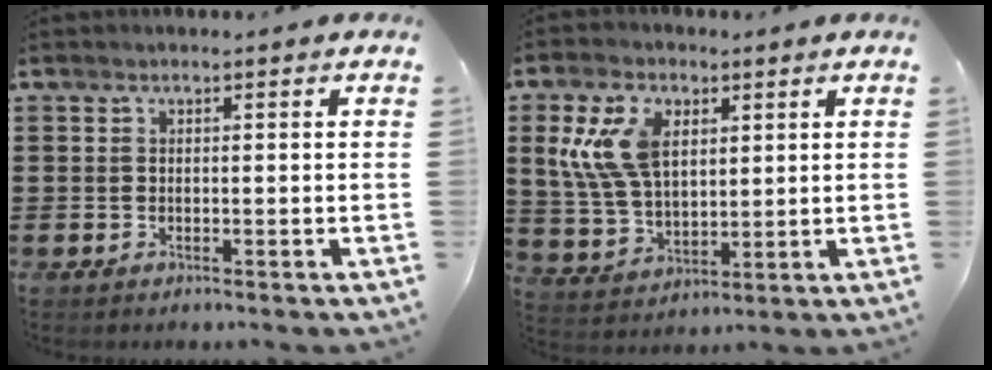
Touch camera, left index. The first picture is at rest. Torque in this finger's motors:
{"motor_torque": [1.23, 0.91, 0.86, 0.21]}